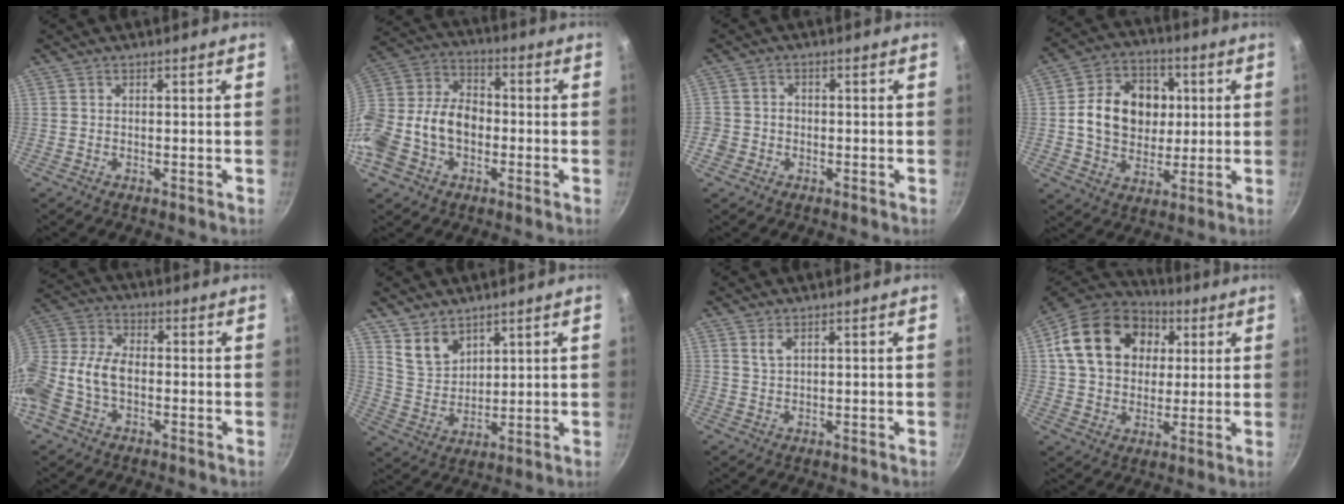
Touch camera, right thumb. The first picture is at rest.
{"total": 18.8, "force": [-3.7, 13.7, 12.4], "torque": [-0.235, 0.058, -0.076]}
{"total": 3.1, "force": [-1.1, 2.8, 0.9], "torque": [-0.007, 0.015, -0.022]}
{"total": 15.8, "force": [1.8, 12.7, 9.3], "torque": [-0.116, 0.015, 0.026]}
{"total": 12.6, "force": [-2.5, 8.2, 9.2], "torque": [-0.184, 0.036, -0.065]}
{"total": 7.3, "force": [5.1, 4.4, 2.8], "torque": [-0.033, -0.031, 0.109]}
{"total": 2.0, "force": [1.2, 0.9, 1.4], "torque": [-0.026, -0.007, 0.025]}
{"total": 20.8, "force": [5.4, 15.8, 12.3], "torque": [-0.193, 0.015, 0.085]}